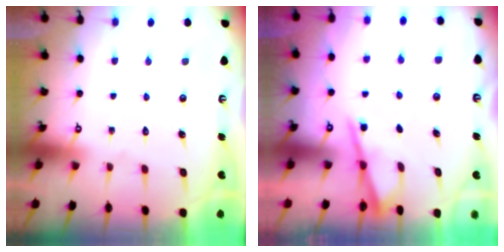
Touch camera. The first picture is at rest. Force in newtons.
{"total": 2.4, "press": 2.4, "slide": 0.2}